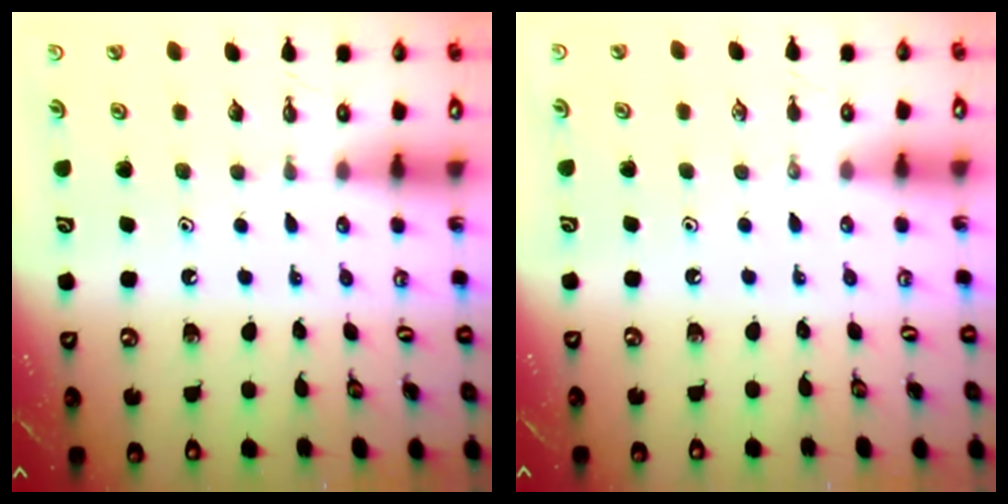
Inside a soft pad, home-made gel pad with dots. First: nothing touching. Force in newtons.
{"total": 0.0}